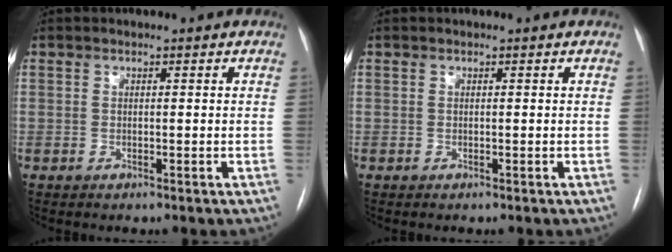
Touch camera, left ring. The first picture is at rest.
{"total": 0.0}